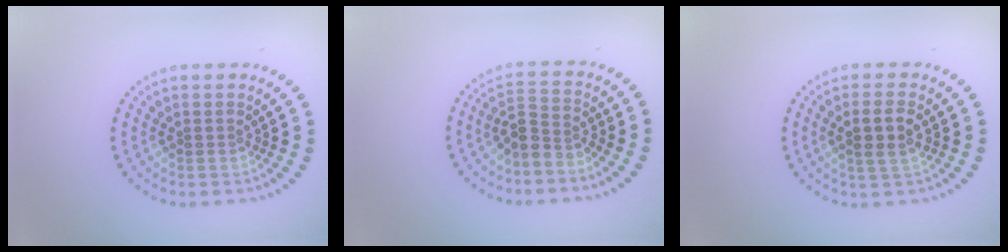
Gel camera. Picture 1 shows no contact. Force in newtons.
{"total": 2.7, "press": 2.0, "slide": 1.8}
{"total": 2.8, "press": 2.7, "slide": 0.8}